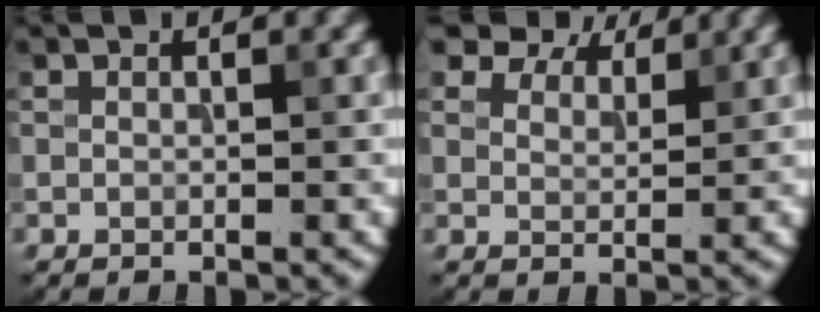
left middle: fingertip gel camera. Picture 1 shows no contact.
{"total": 7.1, "force": [6.2, 2.7, 2.3], "torque": [-0.062, -0.009, 0.110]}